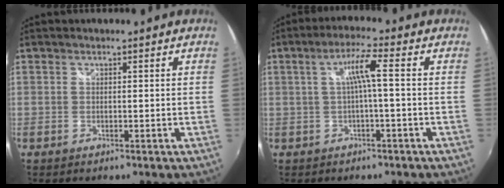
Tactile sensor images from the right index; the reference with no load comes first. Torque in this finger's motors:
{"motor_torque": [0.79, 0.10, 0.40, 0.09]}